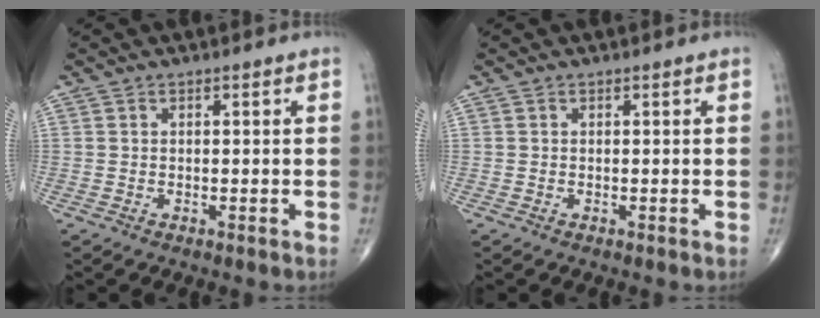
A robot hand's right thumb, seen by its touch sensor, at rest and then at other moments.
{"total": 0.0}